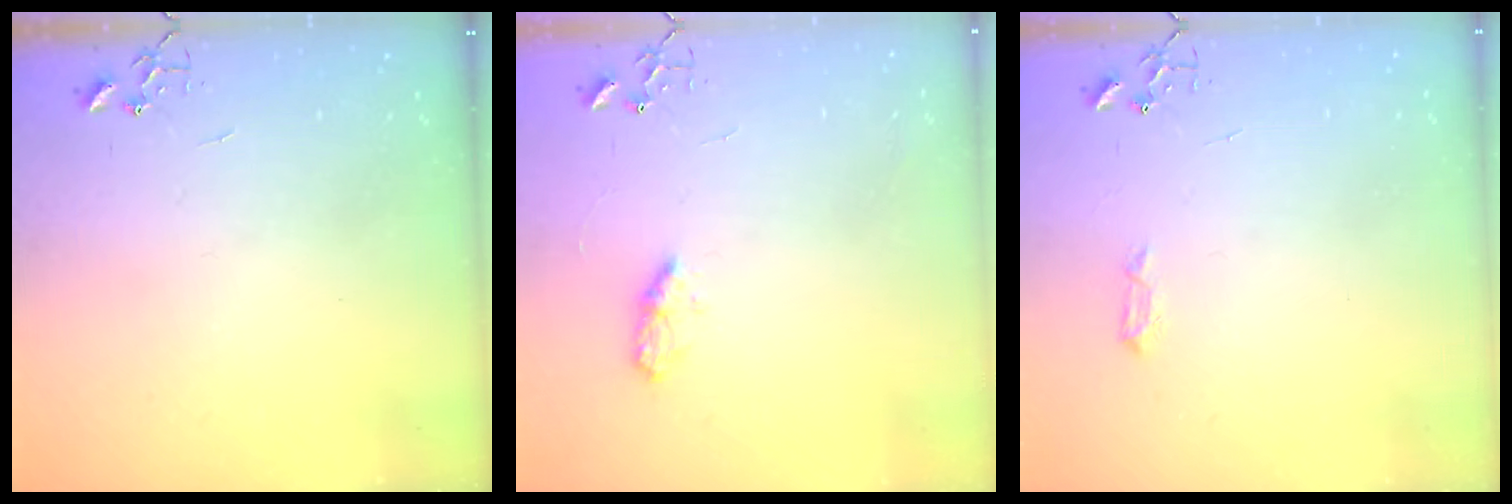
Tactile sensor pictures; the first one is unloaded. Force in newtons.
{"total": 5.7, "press": 5.7, "slide": 0.7}
{"total": 5.5, "press": 5.5, "slide": 0.7}